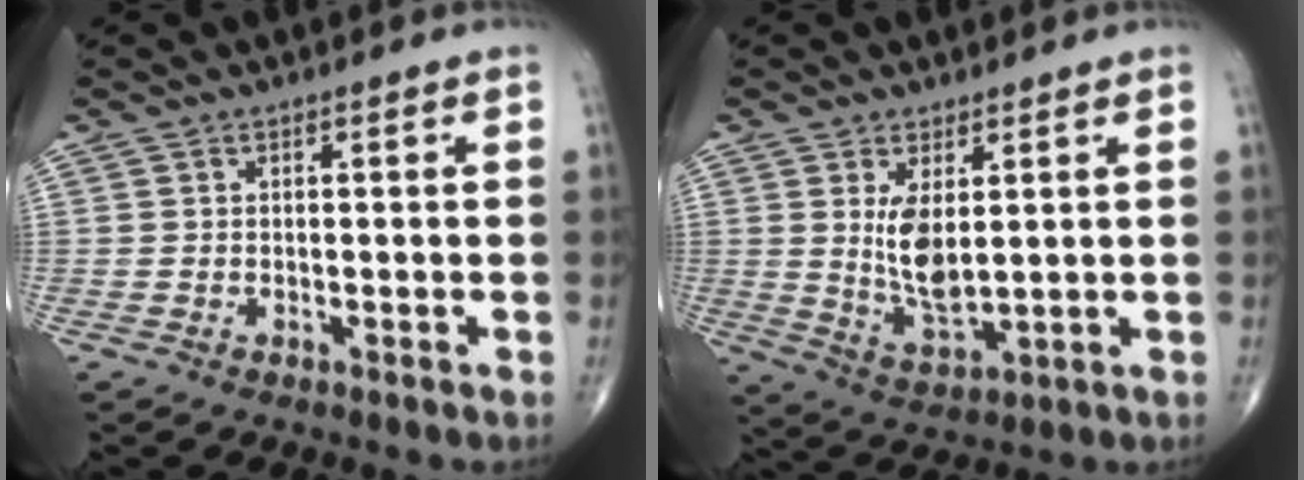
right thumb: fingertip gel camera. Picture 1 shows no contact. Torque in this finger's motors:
{"motor_torque": [-0.41, 0.89, 1.05, 0.54, 0.34]}